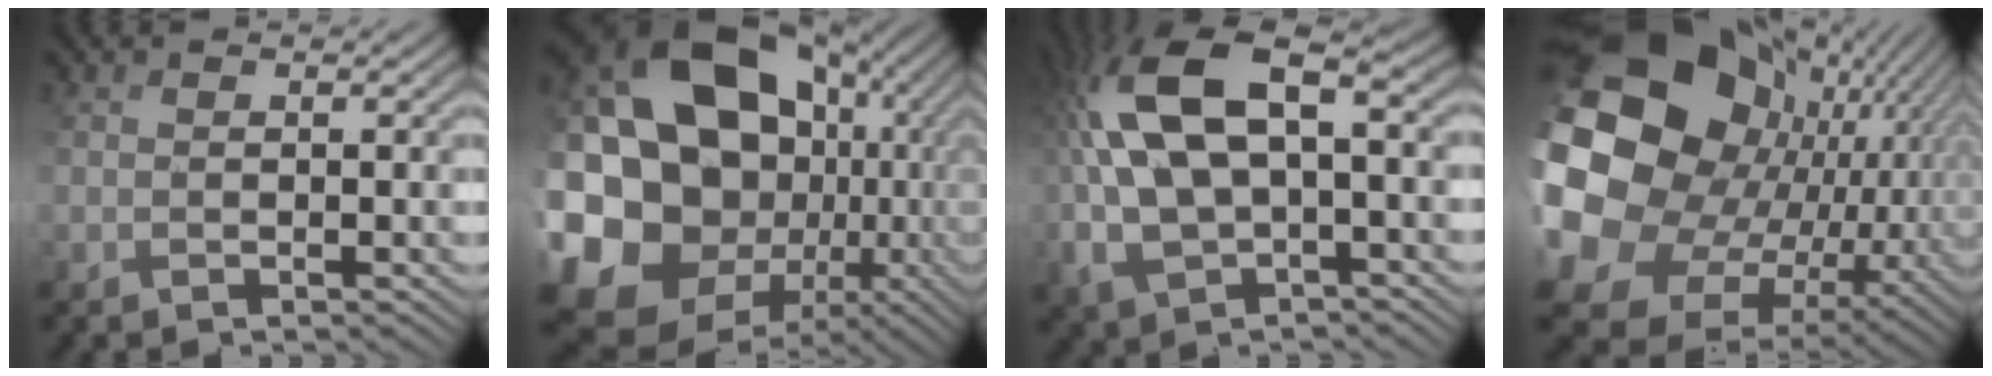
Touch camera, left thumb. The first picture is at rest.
{"total": 24.1, "force": [0.8, 20.5, 12.6], "torque": [-0.313, -0.033, 0.019]}
{"total": 12.1, "force": [1.2, 5.4, 10.7], "torque": [-0.252, 0.014, 0.023]}
{"total": 21.2, "force": [0.3, 17.4, 12.0], "torque": [-0.299, -0.036, 0.018]}